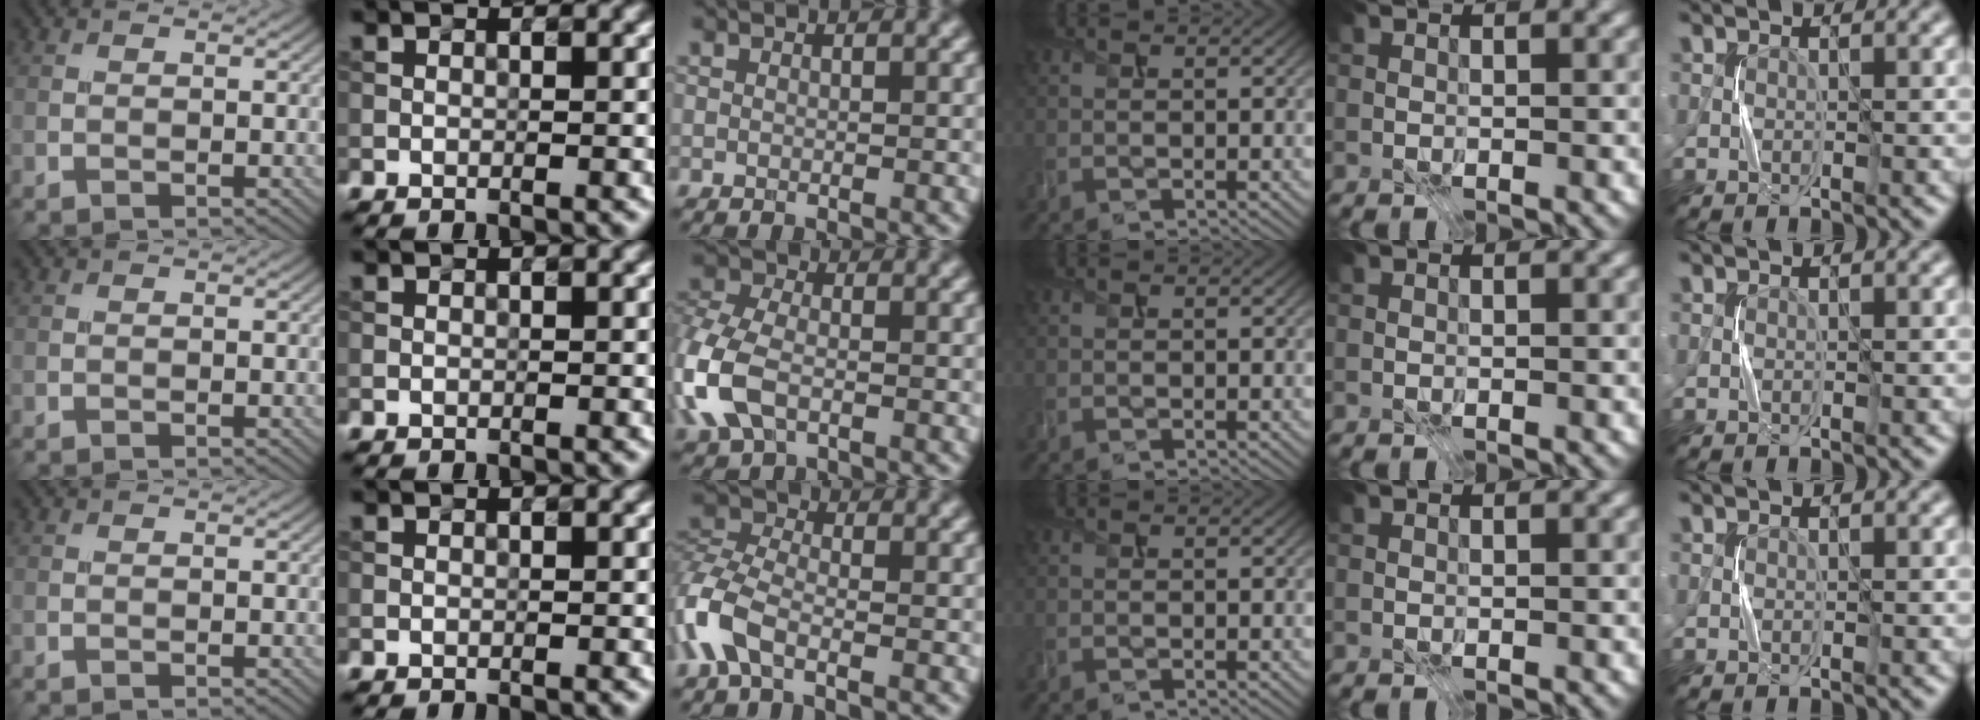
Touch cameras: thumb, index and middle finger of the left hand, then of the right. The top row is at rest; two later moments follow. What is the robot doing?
{"motion": "press", "object": "stapler"}